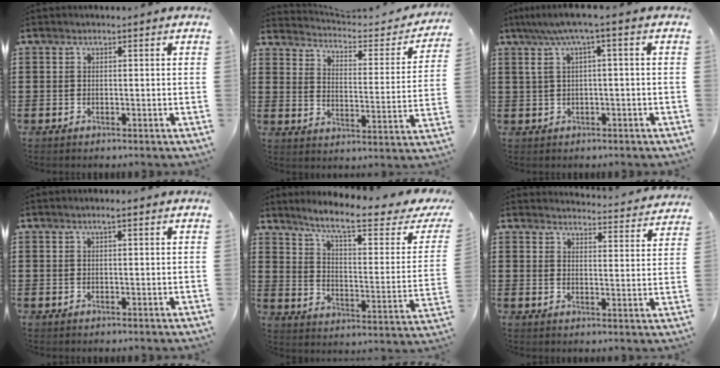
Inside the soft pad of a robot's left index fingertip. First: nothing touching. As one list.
[{"total": 3.0, "force": [2.9, 0.2, 0.8], "torque": [-0.039, -0.027, 0.040]}, {"total": 4.5, "force": [0.4, 0.1, 4.5], "torque": [-0.093, -0.003, 0.000]}, {"total": 1.2, "force": [0.5, 0.0, 1.1], "torque": [-0.020, 0.002, 0.009]}, {"total": 9.0, "force": [6.8, 0.1, 5.9], "torque": [-0.123, -0.049, 0.107]}, {"total": 3.7, "force": [3.7, -0.1, 0.3], "torque": [-0.006, -0.034, 0.061]}]